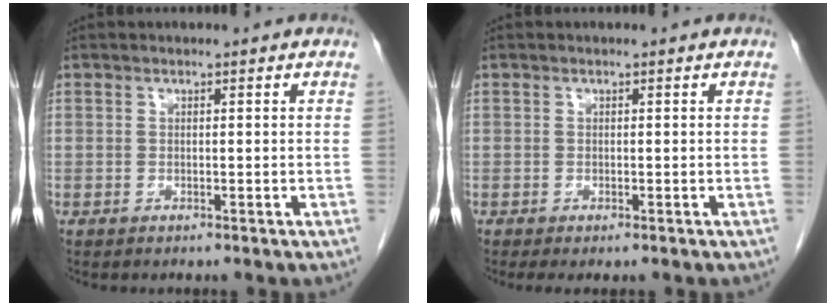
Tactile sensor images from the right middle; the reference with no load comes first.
{"total": 1.3, "force": [-0.9, 0.4, 0.8], "torque": [-0.009, -0.005, -0.013]}